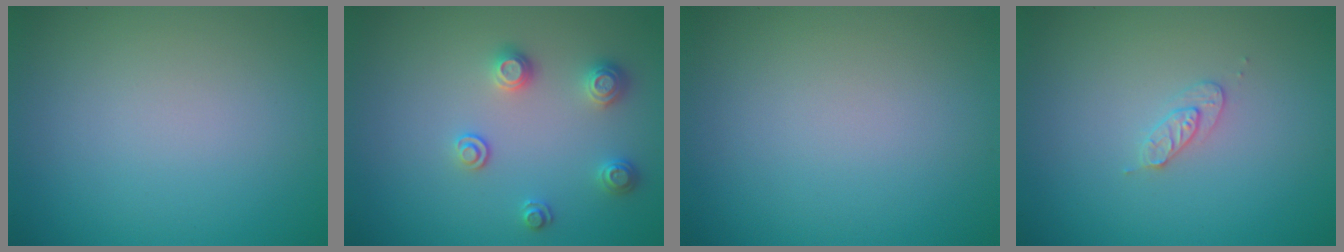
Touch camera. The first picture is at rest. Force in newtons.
{"total": 2.4, "press": 2.4, "slide": 0.4}
{"total": 0.0}
{"total": 1.4, "press": 1.4, "slide": 0.2}